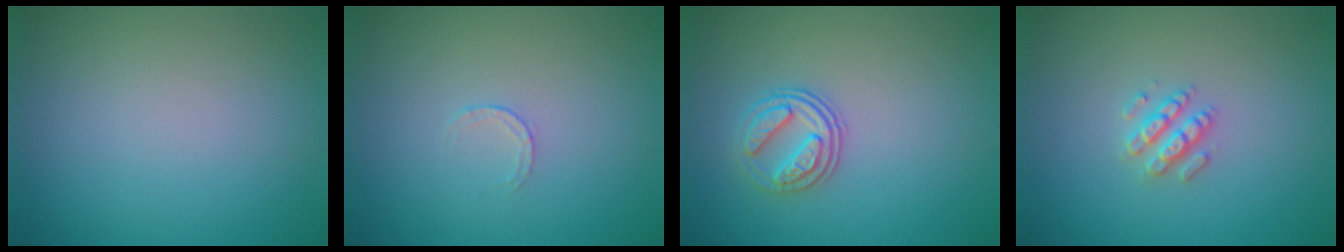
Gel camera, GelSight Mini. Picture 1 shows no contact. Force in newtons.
{"total": 0.6, "press": 0.4, "slide": 0.4}
{"total": 2.8, "press": 2.6, "slide": 1.2}
{"total": 2.5, "press": 2.4, "slide": 0.5}